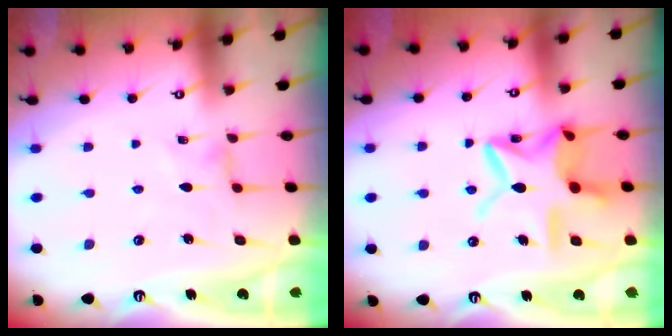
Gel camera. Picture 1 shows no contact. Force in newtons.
{"total": 15.6, "press": 15.6, "slide": 1.2}